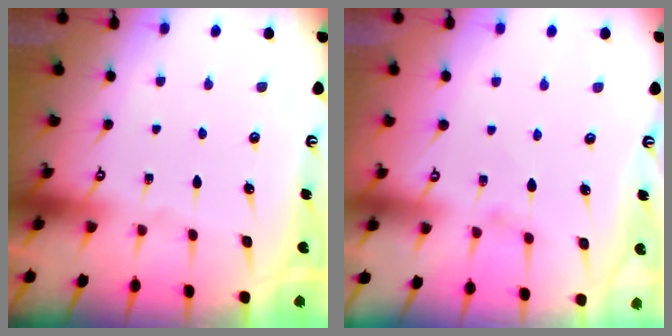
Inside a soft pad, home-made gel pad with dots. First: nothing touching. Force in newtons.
{"total": 0.8, "press": 0.8, "slide": 0.3}